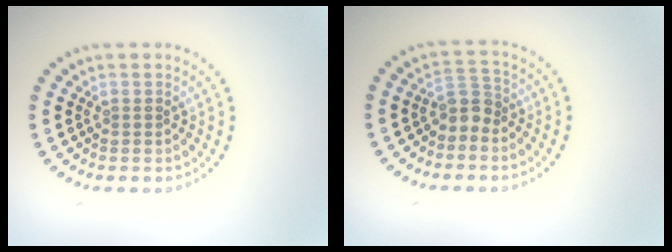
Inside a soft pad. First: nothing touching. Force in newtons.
{"total": 2.2, "press": 1.7, "slide": 1.3}